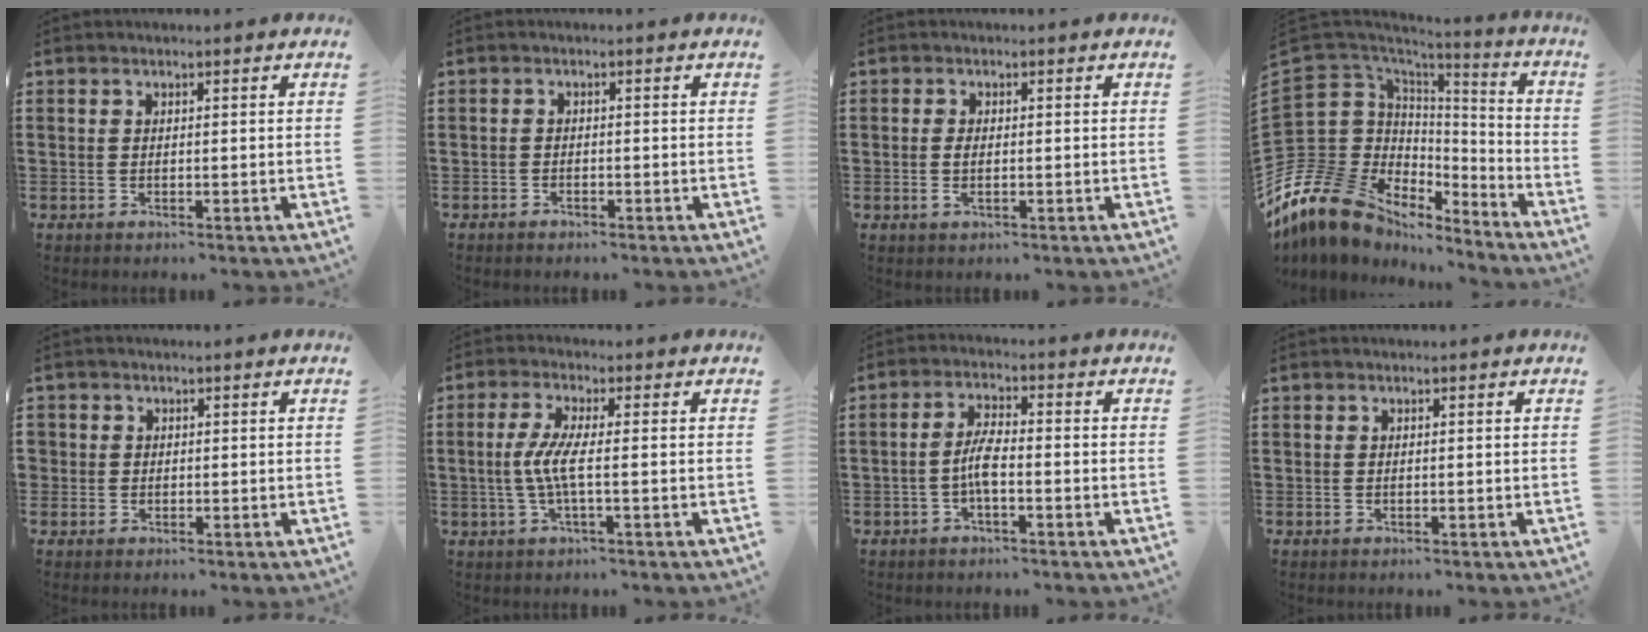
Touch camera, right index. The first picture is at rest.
{"total": 0.8, "force": [-0.7, 0.3, 0.1], "torque": [-0.004, -0.001, -0.015]}
{"total": 1.9, "force": [-0.2, 0.7, 1.8], "torque": [-0.042, -0.003, -0.007]}
{"total": 13.4, "force": [-7.6, 9.5, 5.5], "torque": [-0.180, -0.028, -0.141]}
{"total": 1.2, "force": [0.1, 1.2, 0.1], "torque": [-0.006, 0.005, 0.002]}
{"total": 4.9, "force": [-0.6, 0.4, 4.8], "torque": [-0.118, -0.013, -0.023]}
{"total": 4.3, "force": [-1.2, 1.1, 3.9], "torque": [-0.086, 0.001, -0.027]}
{"total": 0.0}